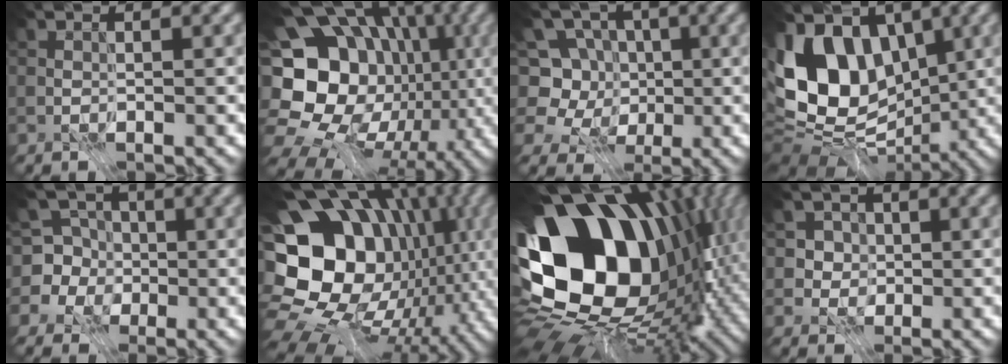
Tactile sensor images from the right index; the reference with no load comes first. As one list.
[{"total": 19.3, "force": [-1.4, 16.2, 10.3], "torque": [-0.173, 0.013, -0.046]}, {"total": 8.5, "force": [-2.5, 7.5, 3.1], "torque": [-0.051, 0.023, -0.083]}, {"total": 12.8, "force": [-0.3, 9.4, 8.7], "torque": [-0.156, 0.011, -0.022]}, {"total": 6.7, "force": [-0.7, 6.4, 1.8], "torque": [-0.041, 0.033, -0.056]}, {"total": 17.7, "force": [0.5, 14.3, 10.4], "torque": [-0.175, 0.007, 0.028]}, {"total": 20.2, "force": [1.4, 14.1, 14.3], "torque": [-0.277, -0.056, 0.059]}, {"total": 3.0, "force": [0.3, 2.8, 1.0], "torque": [-0.014, -0.009, 0.003]}]